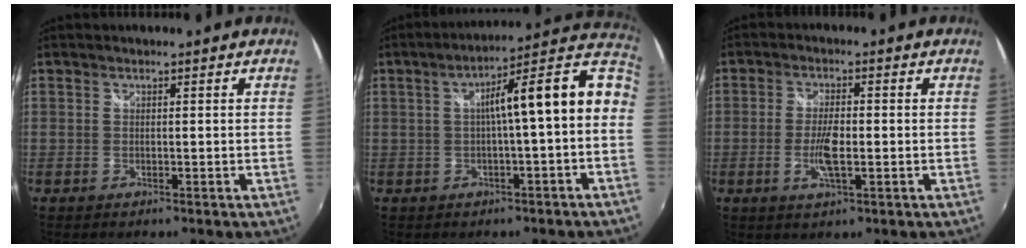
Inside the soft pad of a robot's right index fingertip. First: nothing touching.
{"total": 14.0, "force": [-0.6, 1.7, 13.9], "torque": [-0.188, 0.040, -0.003]}
{"total": 5.0, "force": [-1.0, 1.4, 4.7], "torque": [-0.096, 0.000, -0.017]}